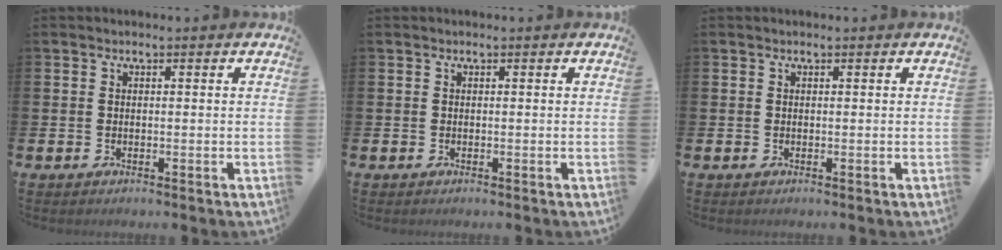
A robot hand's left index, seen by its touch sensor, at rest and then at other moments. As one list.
[{"total": 0.0}, {"total": 0.0}]